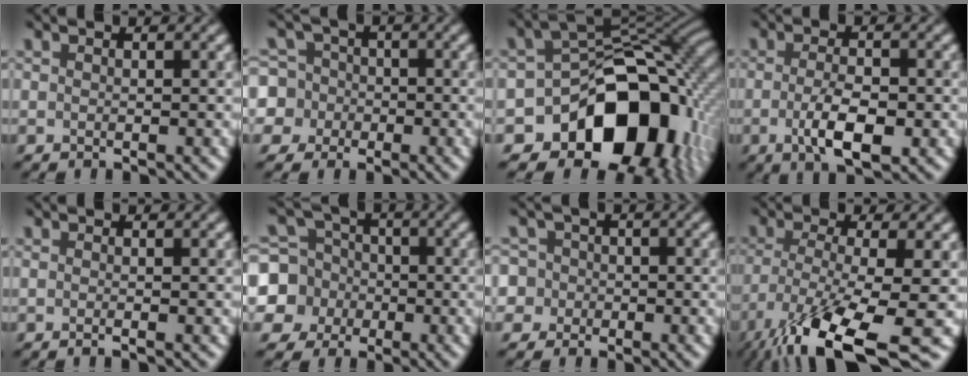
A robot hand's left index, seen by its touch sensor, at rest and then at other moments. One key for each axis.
{"total": 8.0, "fx": -1.7, "fy": 7.7, "fz": 1.5, "tx": -0.045, "ty": 0.014, "tz": -0.071}
{"total": 15.1, "fx": -6.3, "fy": 10.9, "fz": 8.4, "tx": -0.106, "ty": -0.018, "tz": -0.097}
{"total": 4.4, "fx": -1.4, "fy": 1.7, "fz": 3.8, "tx": -0.074, "ty": -0.006, "tz": -0.023}
{"total": 1.1, "fx": -0.2, "fy": 0.4, "fz": 1.0, "tx": -0.011, "ty": -0.007, "tz": -0.008}
{"total": 8.7, "fx": -1.7, "fy": 8.3, "fz": 1.9, "tx": -0.064, "ty": 0.001, "tz": -0.059}
{"total": 5.8, "fx": -1.1, "fy": 5.6, "fz": 1.1, "tx": -0.020, "ty": 0.020, "tz": -0.052}
{"total": 11.8, "fx": -6.6, "fy": 2.9, "fz": 9.4, "tx": -0.182, "ty": -0.026, "tz": -0.116}